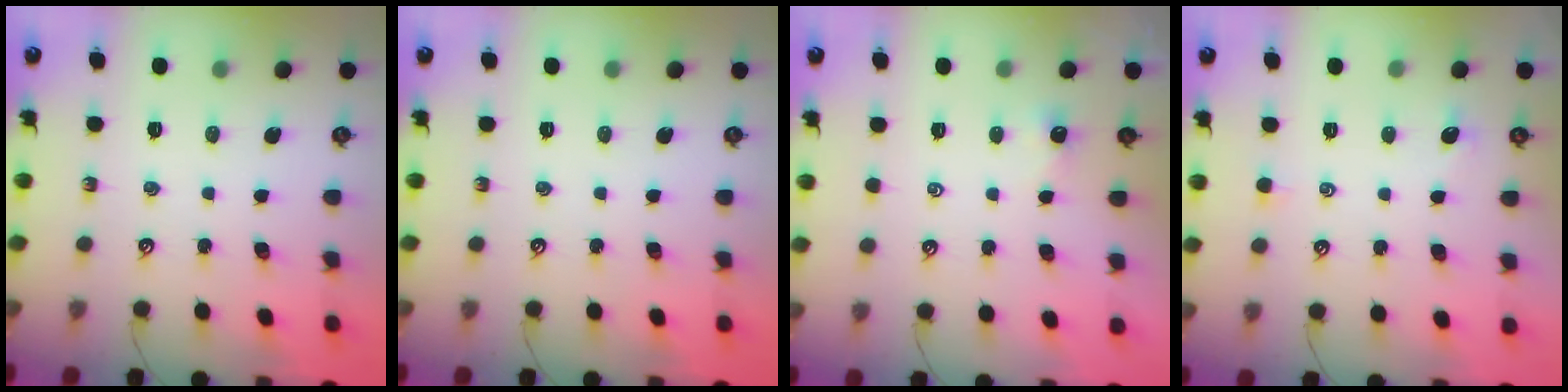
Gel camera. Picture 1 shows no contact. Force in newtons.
{"total": 0.0}
{"total": 2.0, "press": 2.0, "slide": 0.2}
{"total": 2.1, "press": 2.0, "slide": 0.4}